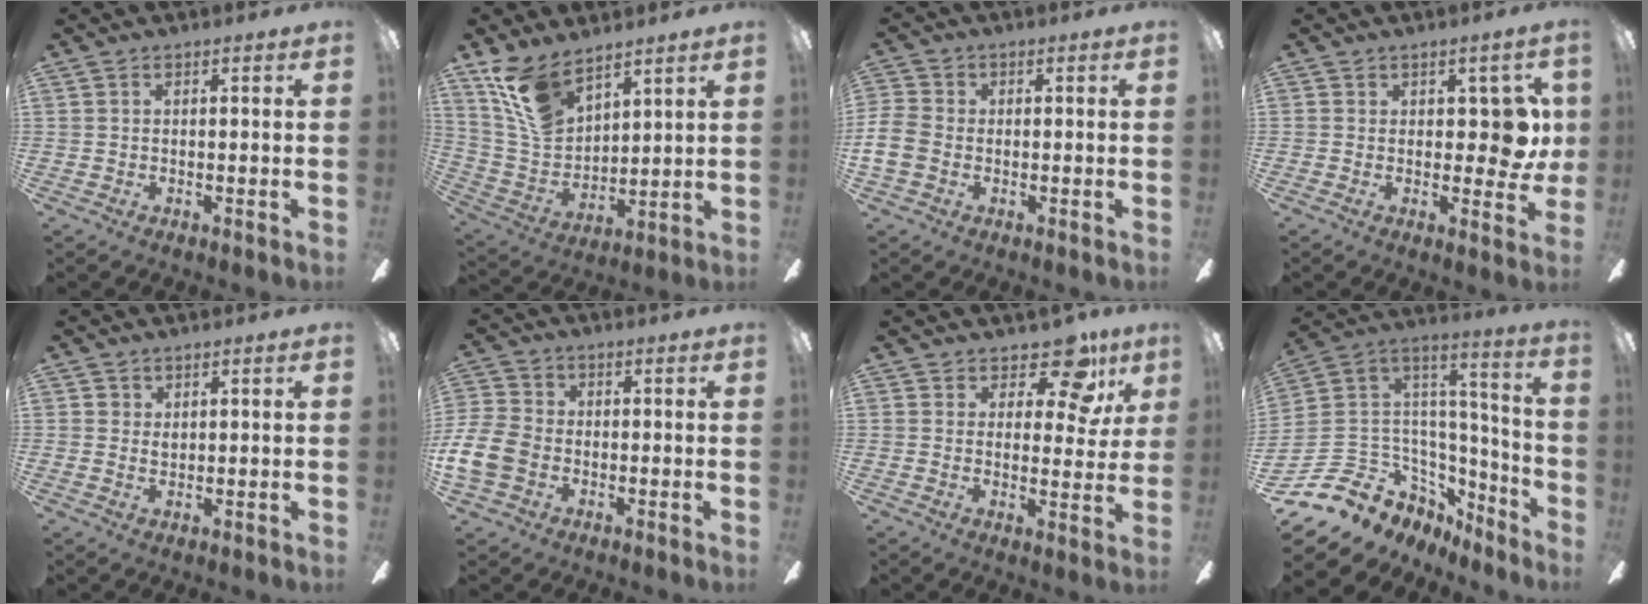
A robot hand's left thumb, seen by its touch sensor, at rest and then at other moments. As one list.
[{"total": 13.0, "force": [9.8, 6.1, 6.1], "torque": [-0.152, -0.036, 0.196]}, {"total": 5.4, "force": [-1.1, 4.2, 3.2], "torque": [-0.073, 0.011, -0.021]}, {"total": 7.9, "force": [1.0, 4.4, 6.4], "torque": [-0.073, 0.000, 0.018]}, {"total": 1.4, "force": [0.5, 1.0, 0.8], "torque": [-0.009, 0.001, 0.006]}, {"total": 10.0, "force": [-2.8, 7.9, 5.5], "torque": [-0.133, 0.027, -0.050]}, {"total": 11.1, "force": [7.4, 4.9, 6.7], "torque": [-0.087, -0.040, 0.127]}, {"total": 13.7, "force": [-6.0, 10.9, 5.6], "torque": [-0.161, 0.006, -0.084]}]